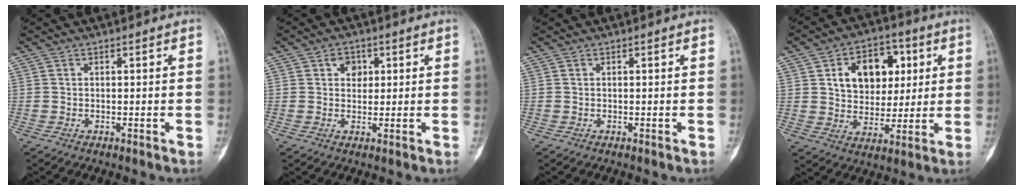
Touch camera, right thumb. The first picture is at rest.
{"total": 3.4, "force": [1.1, 2.7, 1.6], "torque": [-0.006, -0.001, 0.016]}
{"total": 0.0}
{"total": 13.7, "force": [4.0, 9.7, 8.8], "torque": [-0.087, -0.002, 0.067]}